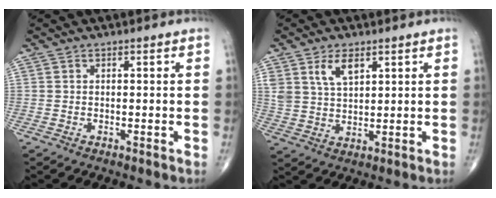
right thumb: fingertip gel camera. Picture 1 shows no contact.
{"total": 5.9, "force": [3.1, 3.1, 3.9], "torque": [-0.062, -0.015, 0.064]}